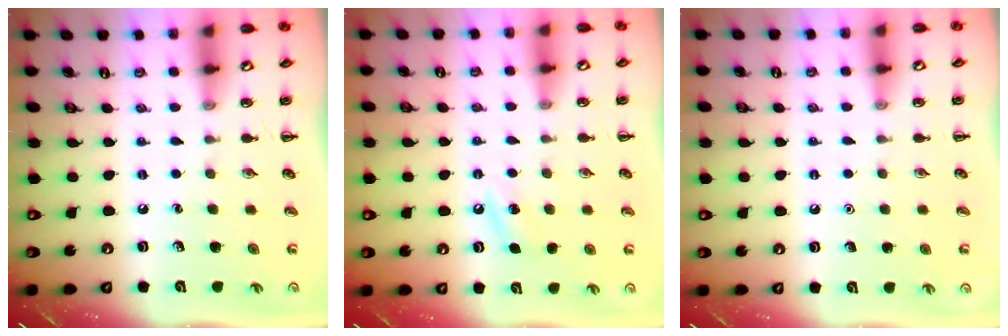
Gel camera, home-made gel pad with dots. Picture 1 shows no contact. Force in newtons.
{"total": 4.3, "press": 4.0, "slide": 1.4}
{"total": 1.5, "press": 1.5, "slide": 0.1}